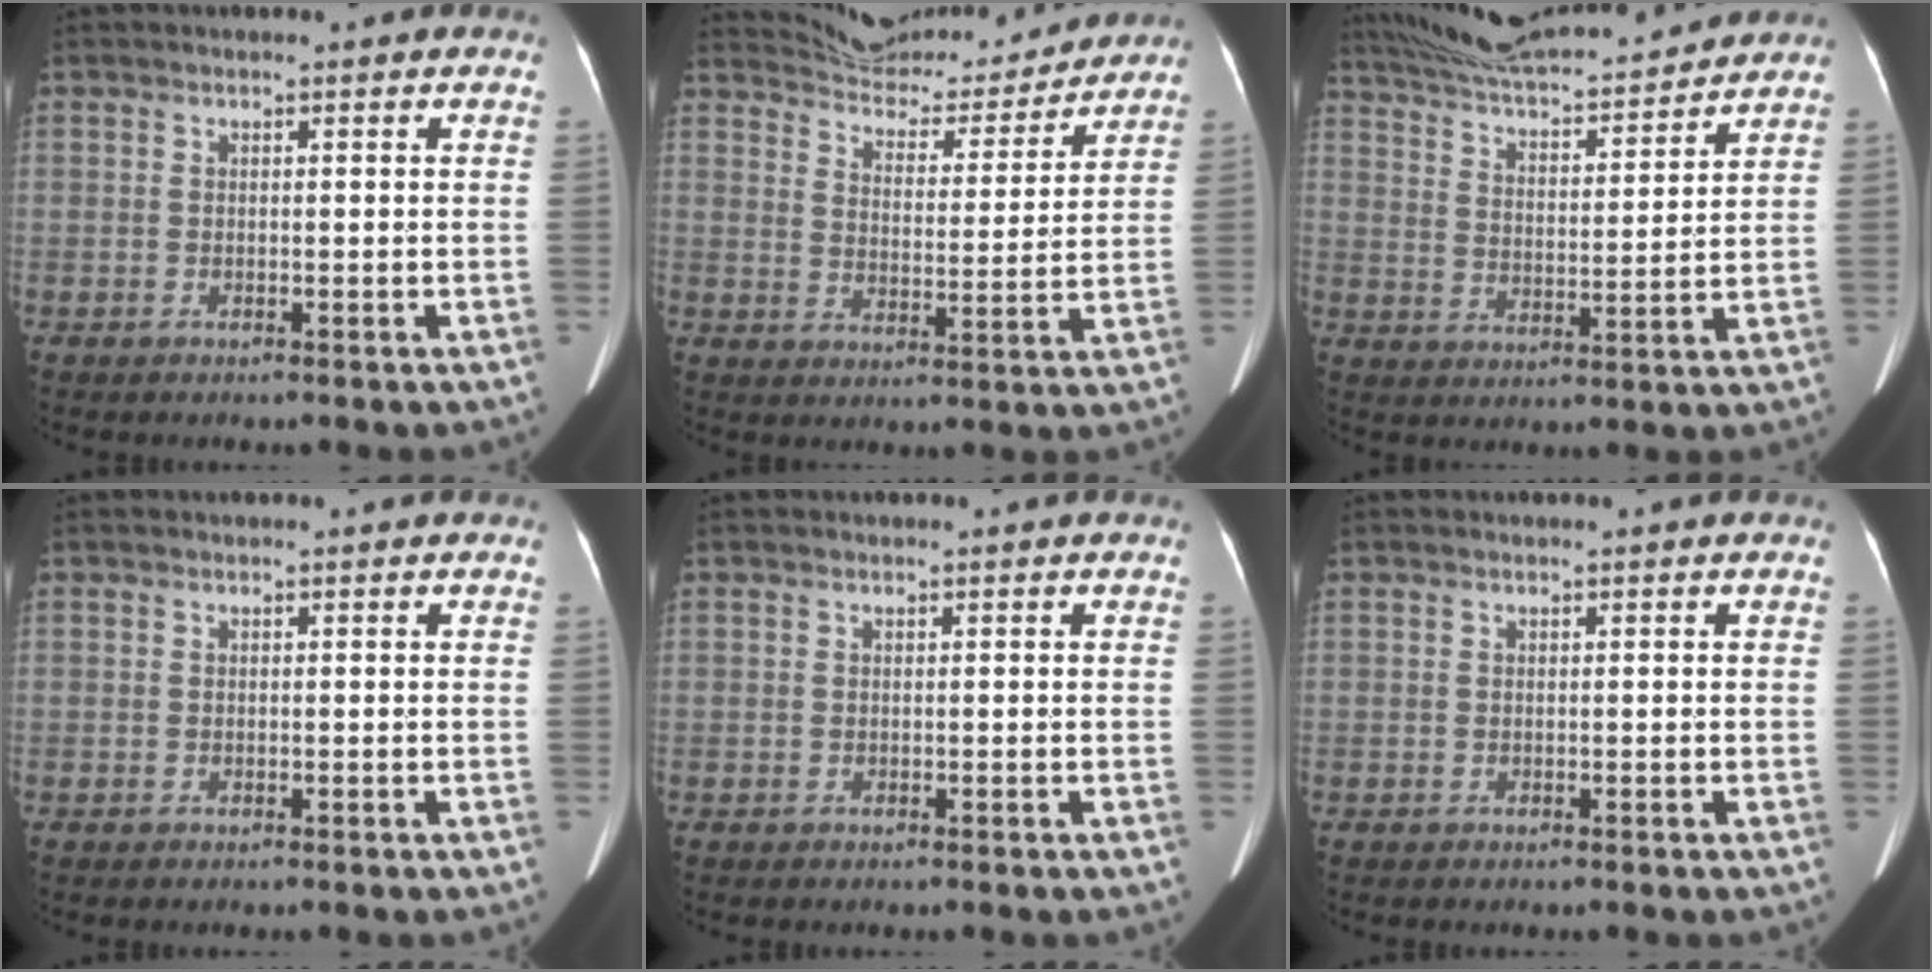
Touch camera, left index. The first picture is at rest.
{"total": 14.0, "force": [13.7, 2.2, 1.8], "torque": [-0.023, -0.002, 0.189]}
{"total": 19.1, "force": [17.9, 1.8, 6.4], "torque": [-0.111, 0.019, 0.272]}
{"total": 0.0}
{"total": 0.0}
{"total": 0.0}